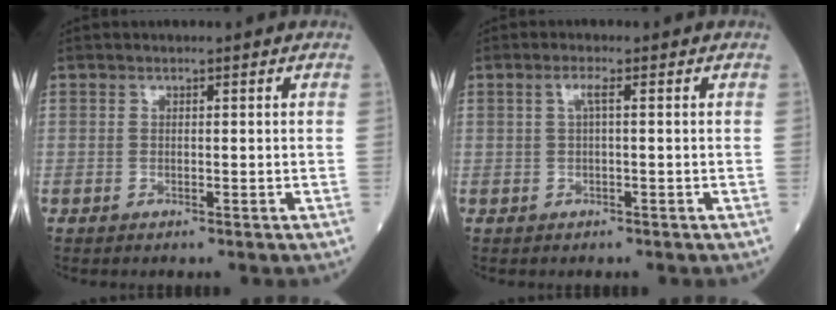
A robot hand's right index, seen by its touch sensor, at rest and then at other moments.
{"total": 1.6, "force": [0.3, 0.1, 1.5], "torque": [-0.033, 0.005, 0.004]}